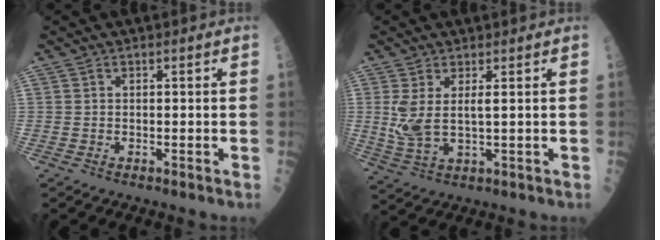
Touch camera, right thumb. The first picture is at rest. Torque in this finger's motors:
{"motor_torque": [-0.01, 0.01, 0.43, 0.35, 0.09]}